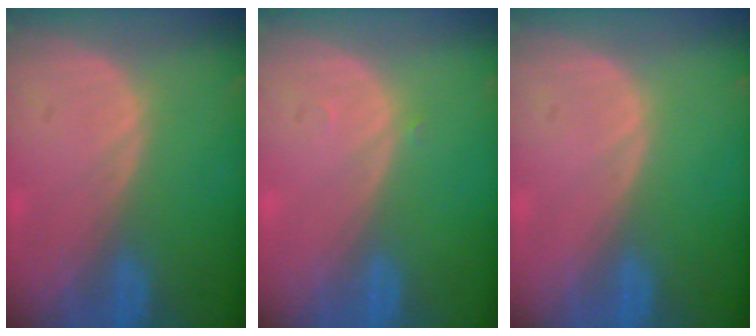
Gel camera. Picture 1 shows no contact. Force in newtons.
{"total": 0.5, "press": 0.4, "slide": 0.3}
{"total": 0.0}